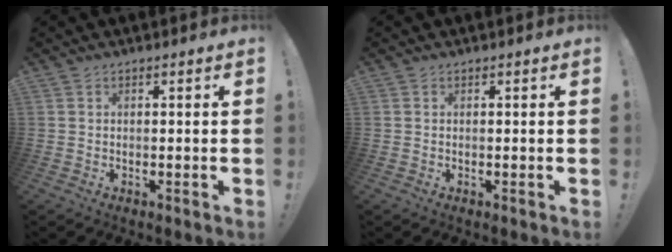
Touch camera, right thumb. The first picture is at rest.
{"total": 0.0}